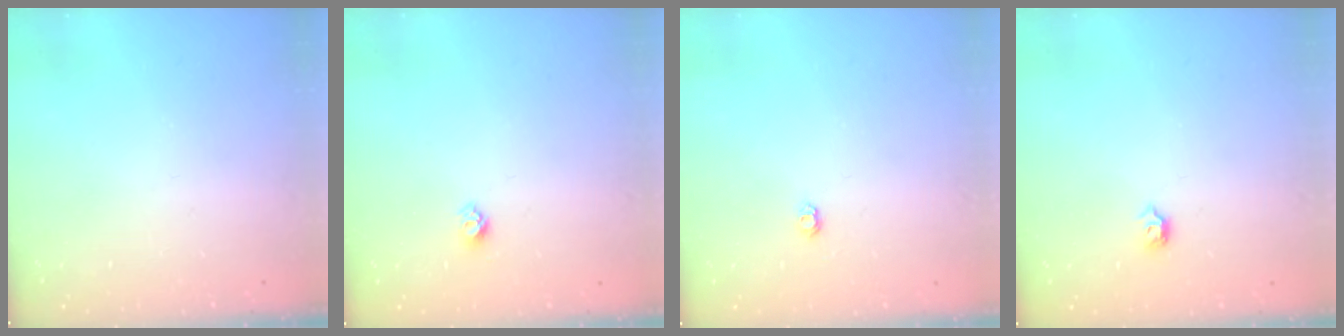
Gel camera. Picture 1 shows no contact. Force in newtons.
{"total": 4.3, "press": 4.2, "slide": 0.6}
{"total": 3.9, "press": 3.8, "slide": 0.6}
{"total": 4.4, "press": 4.3, "slide": 0.8}